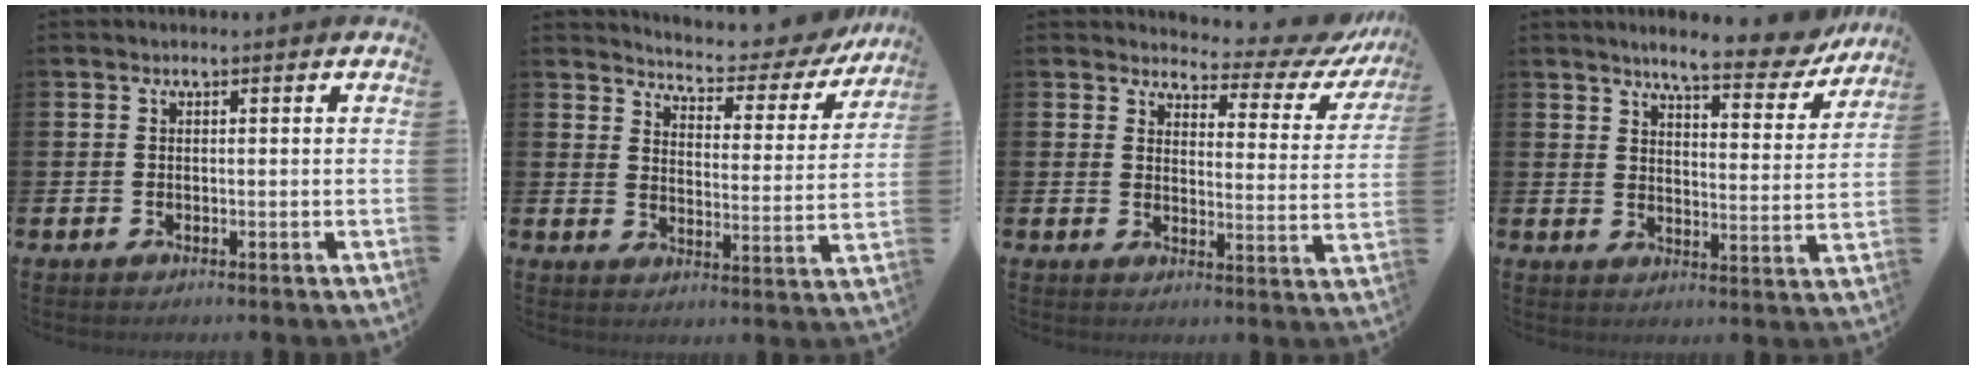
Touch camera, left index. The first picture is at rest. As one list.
[{"total": 5.0, "force": [4.8, 0.9, 1.1], "torque": [-0.040, -0.044, 0.076]}, {"total": 4.7, "force": [4.2, 1.8, 1.0], "torque": [-0.023, -0.048, 0.062]}, {"total": 7.1, "force": [6.4, 1.0, 2.8], "torque": [-0.054, -0.043, 0.106]}]